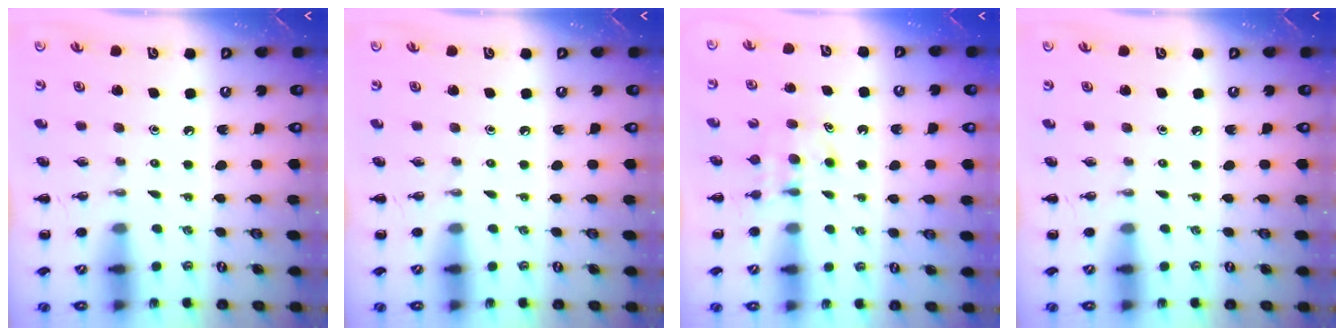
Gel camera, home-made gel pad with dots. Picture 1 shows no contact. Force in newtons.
{"total": 0.0}
{"total": 5.0, "press": 4.8, "slide": 1.4}
{"total": 0.0}